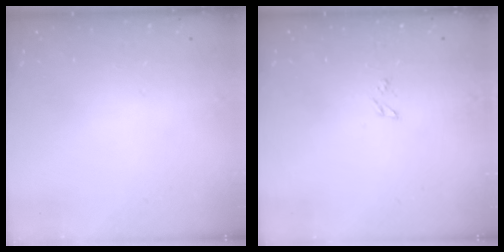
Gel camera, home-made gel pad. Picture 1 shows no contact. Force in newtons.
{"total": 2.4, "press": 2.3, "slide": 0.3}